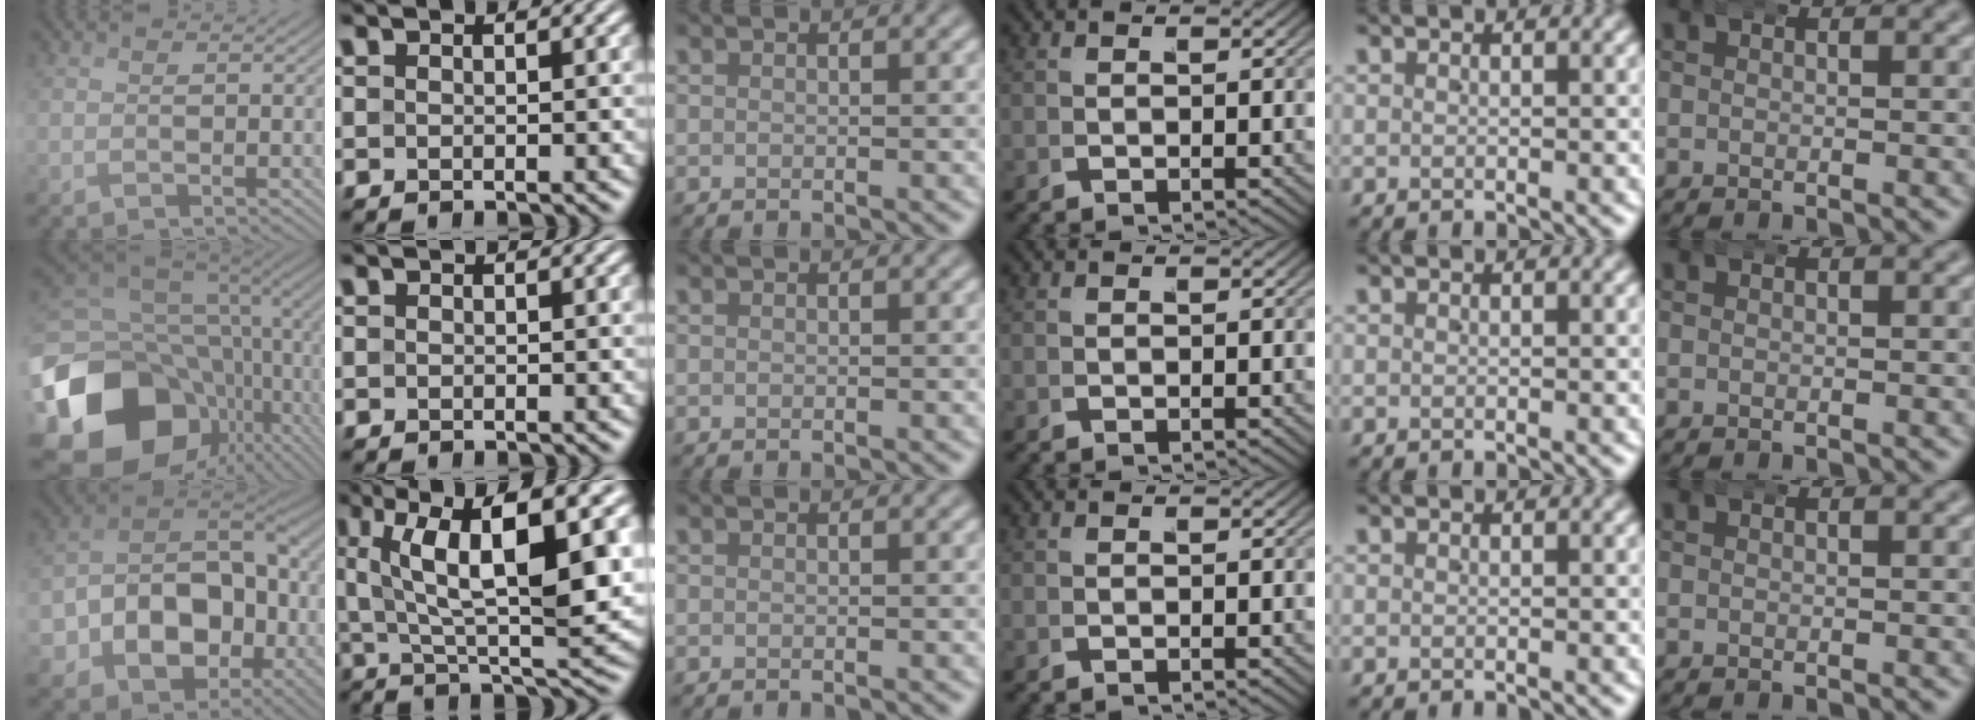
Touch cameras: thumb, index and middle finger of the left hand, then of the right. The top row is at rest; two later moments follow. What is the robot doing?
{"motion": "wrap", "object": "aluminum foil"}